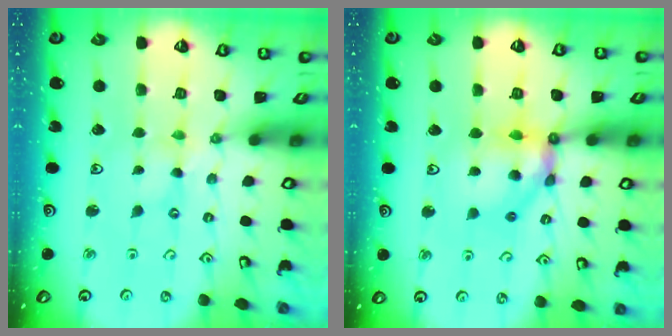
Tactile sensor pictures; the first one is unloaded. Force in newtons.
{"total": 13.2, "press": 13.1, "slide": 1.8}